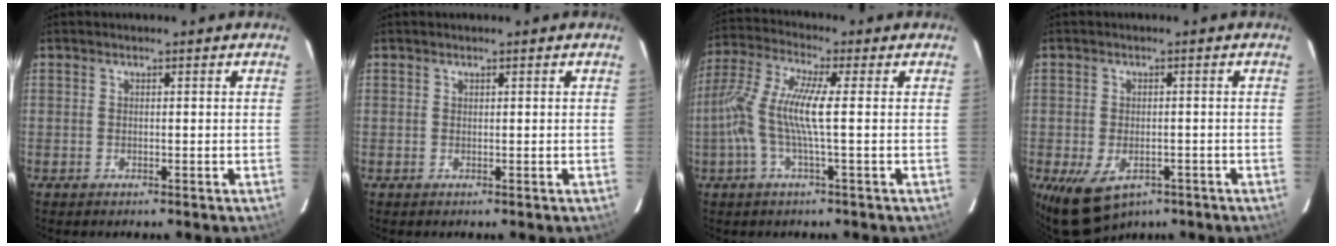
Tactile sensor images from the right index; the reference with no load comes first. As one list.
[{"total": 0.0}, {"total": 10.0, "force": [-1.2, 0.3, 9.9], "torque": [-0.204, 0.004, -0.029]}, {"total": 8.8, "force": [-4.5, 5.3, 5.4], "torque": [-0.108, -0.030, -0.062]}]